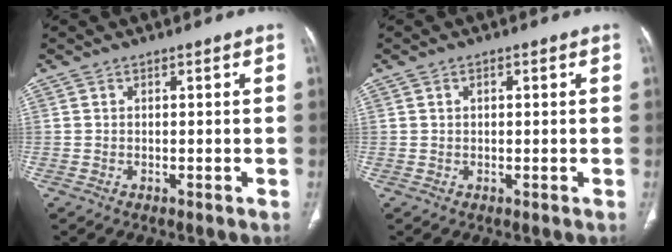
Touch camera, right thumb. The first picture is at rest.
{"total": 0.9, "force": [0.3, 0.6, 0.7], "torque": [-0.012, 0.002, 0.005]}